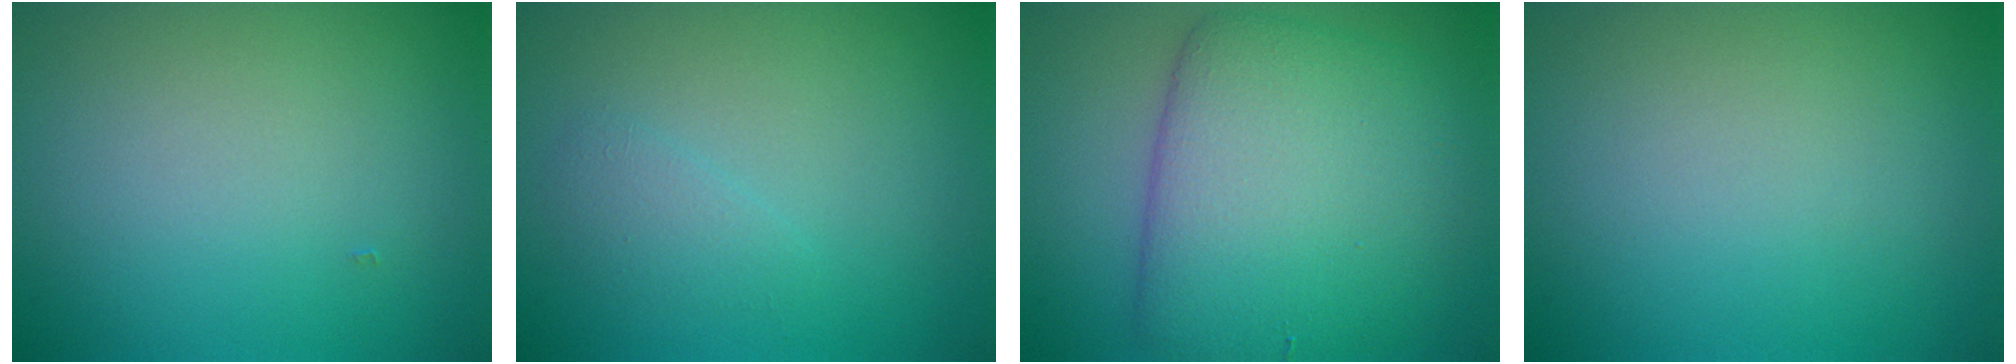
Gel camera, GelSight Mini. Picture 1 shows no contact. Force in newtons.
{"total": 1.2, "press": 1.2, "slide": 0.1}
{"total": 8.7, "press": 8.7, "slide": 0.2}
{"total": 0.0}